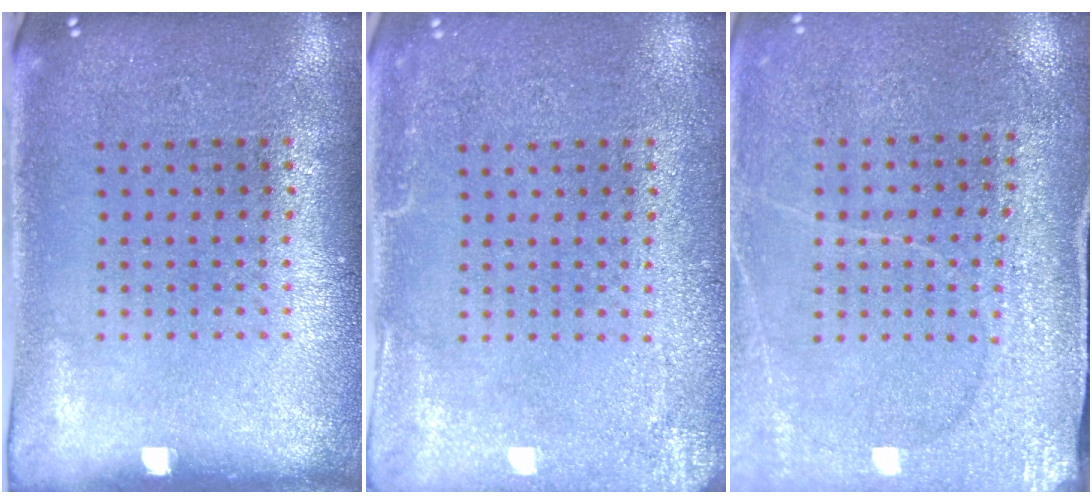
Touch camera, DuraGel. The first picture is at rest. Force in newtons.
{"total": 2.8, "press": 2.8, "slide": 0.3}
{"total": 3.0, "press": 3.0, "slide": 0.1}